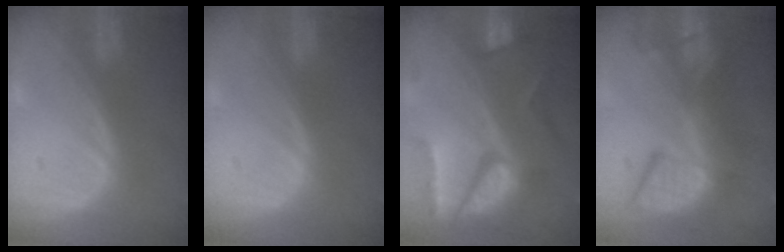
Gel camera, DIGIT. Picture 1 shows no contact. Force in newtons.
{"total": 0.0}
{"total": 10.4, "press": 8.8, "slide": 5.6}
{"total": 10.4, "press": 9.8, "slide": 3.4}